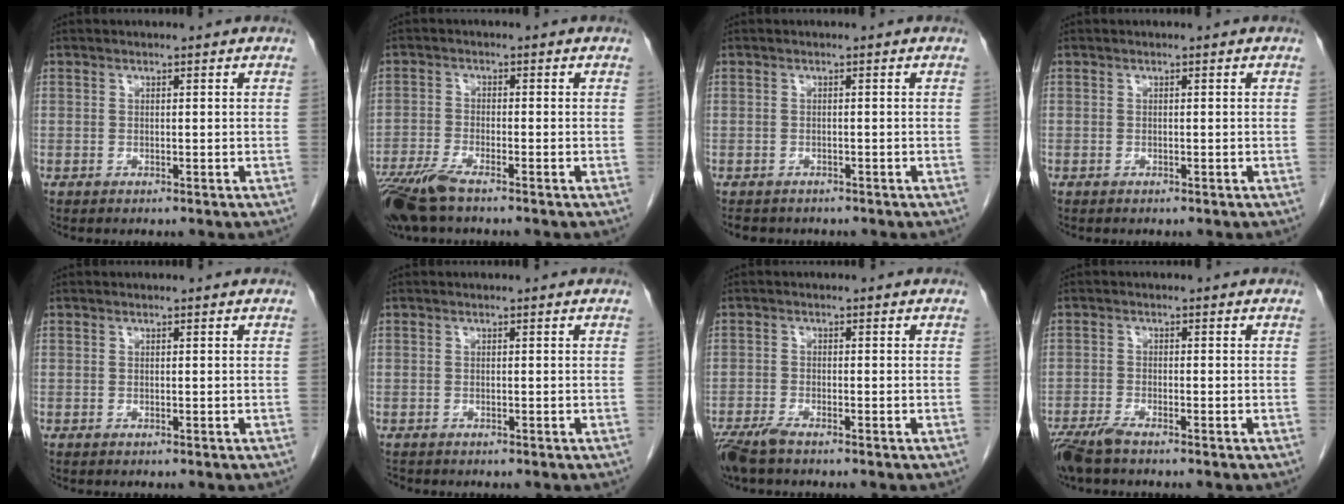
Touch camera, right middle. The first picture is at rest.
{"total": 7.2, "force": [-5.4, 1.2, 4.7], "torque": [-0.094, -0.017, -0.103]}
{"total": 3.5, "force": [-2.9, 1.7, 0.8], "torque": [-0.015, -0.003, -0.036]}
{"total": 0.0}
{"total": 0.0}
{"total": 0.5, "force": [-0.5, 0.2, 0.0], "torque": [-0.007, -0.003, -0.011]}
{"total": 3.8, "force": [-3.0, 0.6, 2.3], "torque": [-0.047, -0.009, -0.058]}
{"total": 4.2, "force": [-3.3, 0.6, 2.5], "torque": [-0.051, -0.010, -0.064]}